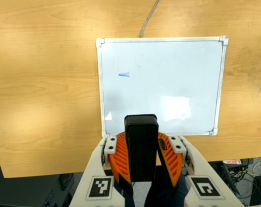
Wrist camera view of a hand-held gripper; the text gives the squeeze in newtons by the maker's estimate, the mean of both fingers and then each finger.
{"total": 8.8, "left": 9.0, "right": 8.5}